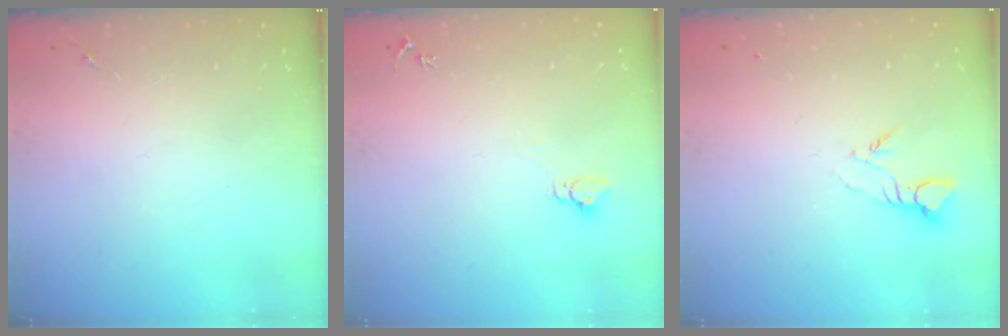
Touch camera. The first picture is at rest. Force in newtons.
{"total": 2.8, "press": 2.8, "slide": 0.2}
{"total": 3.5, "press": 3.5, "slide": 0.2}